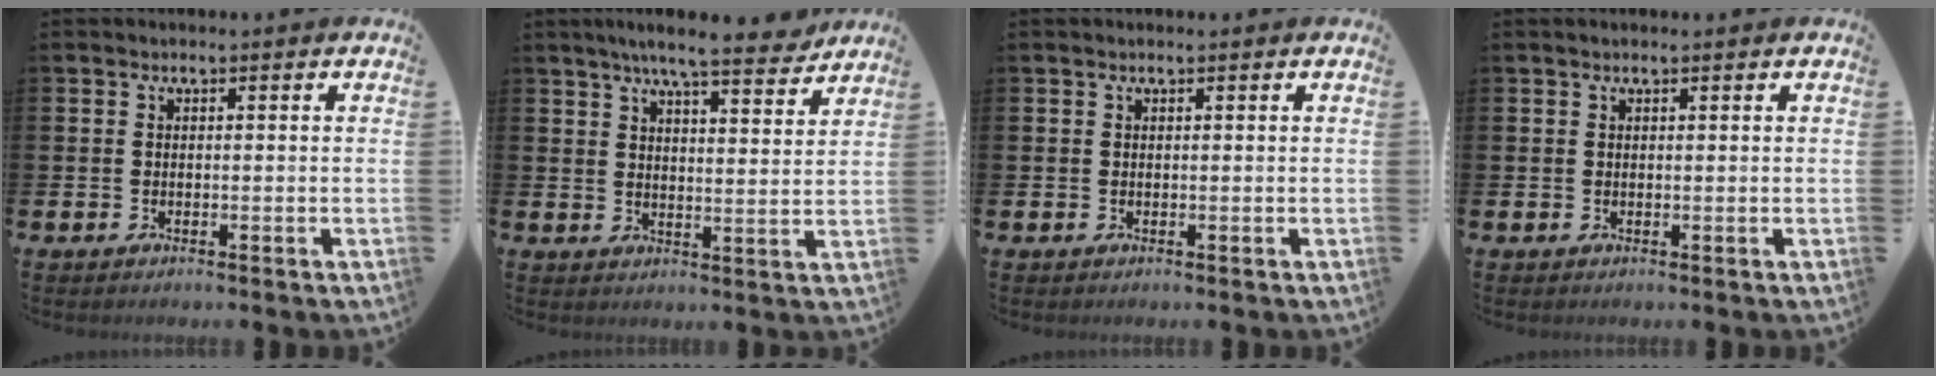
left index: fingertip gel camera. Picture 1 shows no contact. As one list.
[{"total": 7.6, "force": [6.9, 0.5, 3.2], "torque": [-0.059, -0.036, 0.118]}, {"total": 0.0}, {"total": 0.6, "force": [0.5, 0.1, 0.3], "torque": [-0.005, 0.001, 0.008]}]